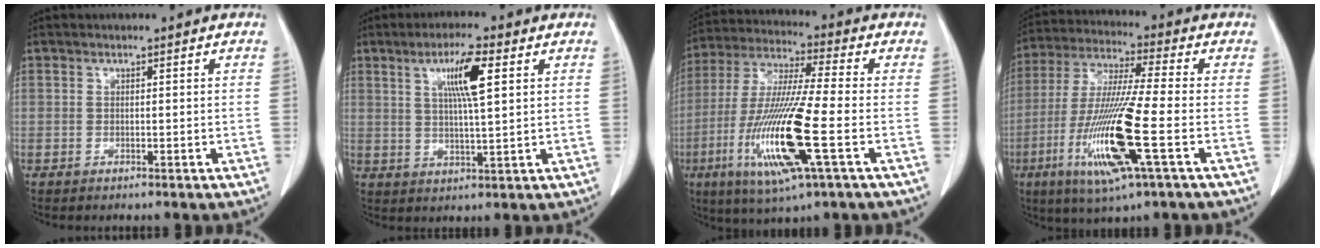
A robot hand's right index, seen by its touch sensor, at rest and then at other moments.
{"total": 7.5, "force": [2.8, 0.4, 6.9], "torque": [-0.126, 0.002, 0.049]}
{"total": 17.2, "force": [-5.0, 0.7, 16.4], "torque": [-0.346, -0.021, -0.092]}
{"total": 16.1, "force": [-5.1, 0.2, 15.3], "torque": [-0.323, -0.022, -0.095]}